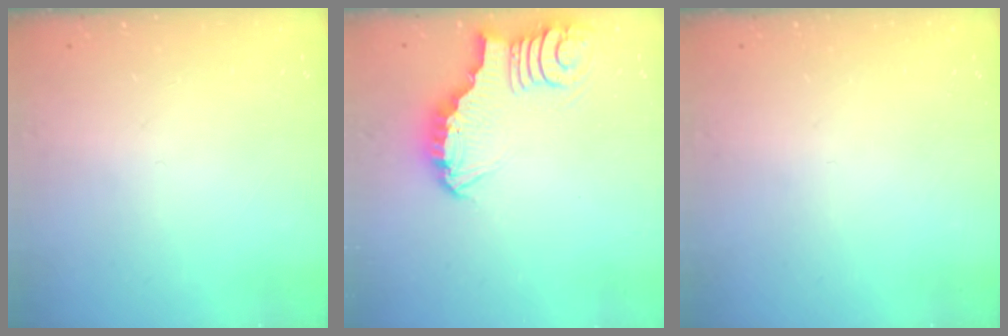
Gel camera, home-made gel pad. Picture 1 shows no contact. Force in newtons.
{"total": 4.0, "press": 4.0, "slide": 0.4}
{"total": 0.0}